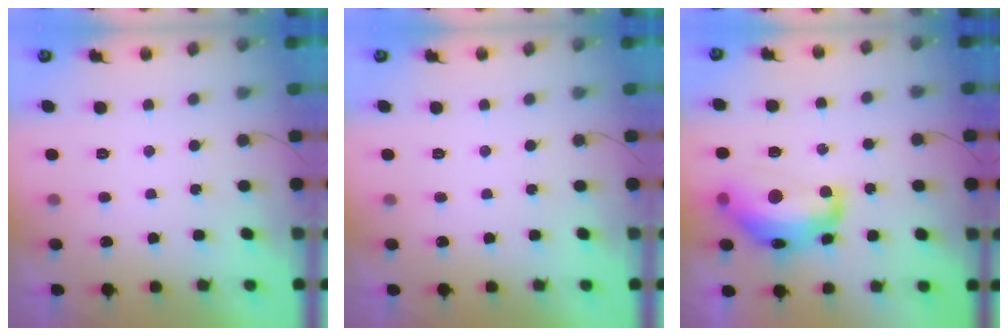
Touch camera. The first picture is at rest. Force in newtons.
{"total": 0.0}
{"total": 15.6, "press": 15.6, "slide": 0.9}